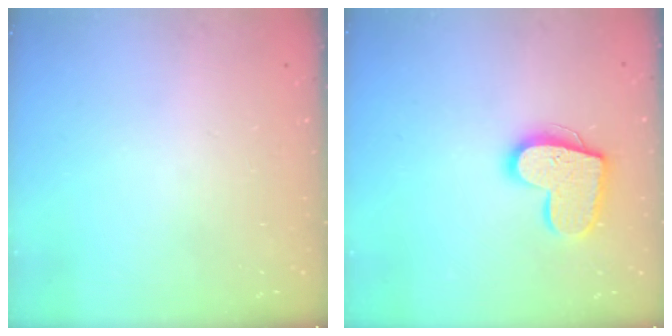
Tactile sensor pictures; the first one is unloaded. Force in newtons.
{"total": 14.8, "press": 14.8, "slide": 1.0}